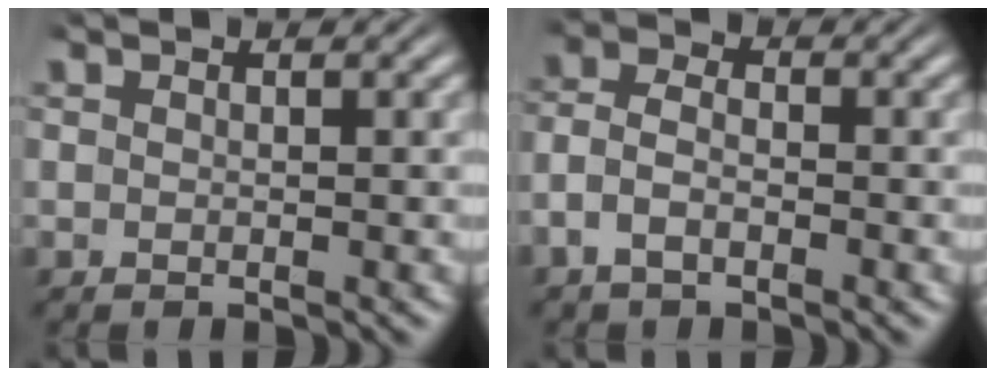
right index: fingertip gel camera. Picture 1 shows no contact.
{"total": 3.5, "force": [-1.4, 2.4, 2.1], "torque": [-0.057, -0.015, -0.021]}